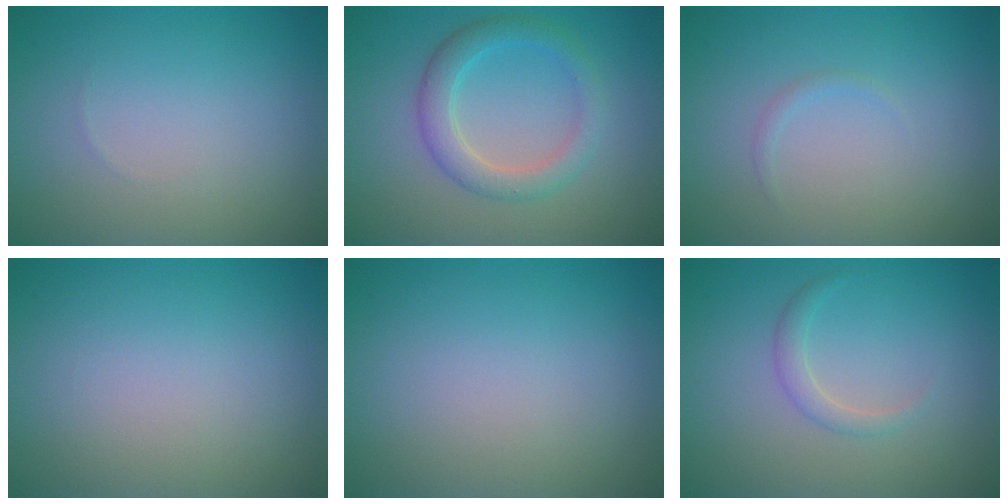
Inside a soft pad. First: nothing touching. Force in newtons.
{"total": 3.3, "press": 3.3, "slide": 0.1}
{"total": 0.5, "press": 0.5, "slide": 0.0}
{"total": 0.0}
{"total": 0.0}
{"total": 1.3, "press": 1.2, "slide": 0.1}